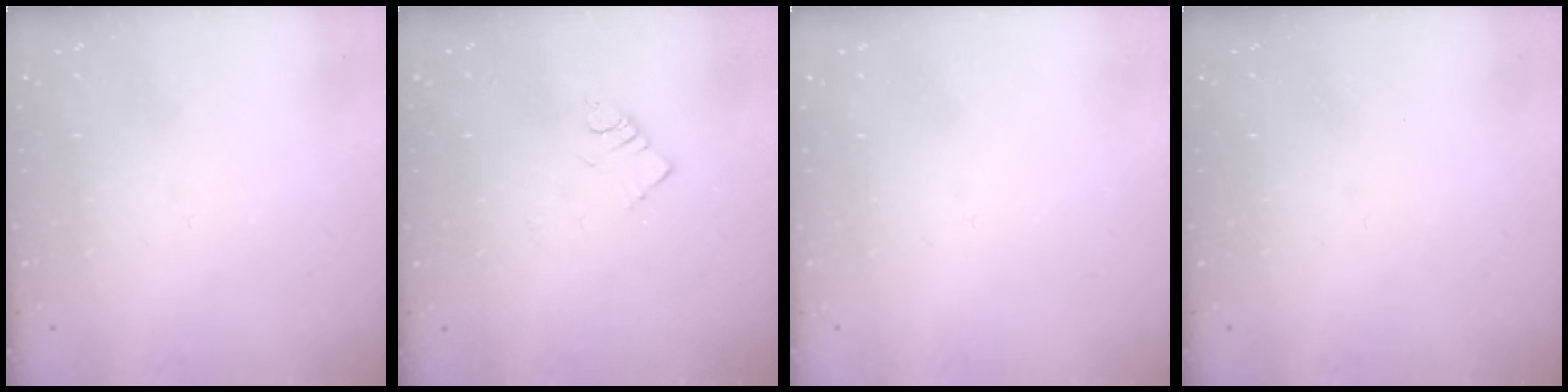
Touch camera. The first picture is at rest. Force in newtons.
{"total": 3.4, "press": 3.3, "slide": 0.6}
{"total": 1.7, "press": 1.7, "slide": 0.1}
{"total": 0.0}